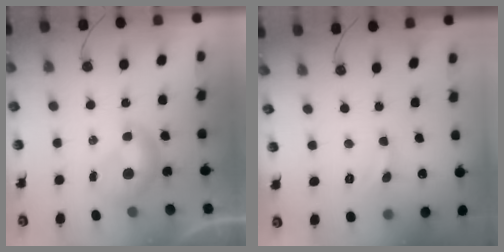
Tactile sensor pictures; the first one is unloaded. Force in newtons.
{"total": 0.6, "press": 0.5, "slide": 0.4}